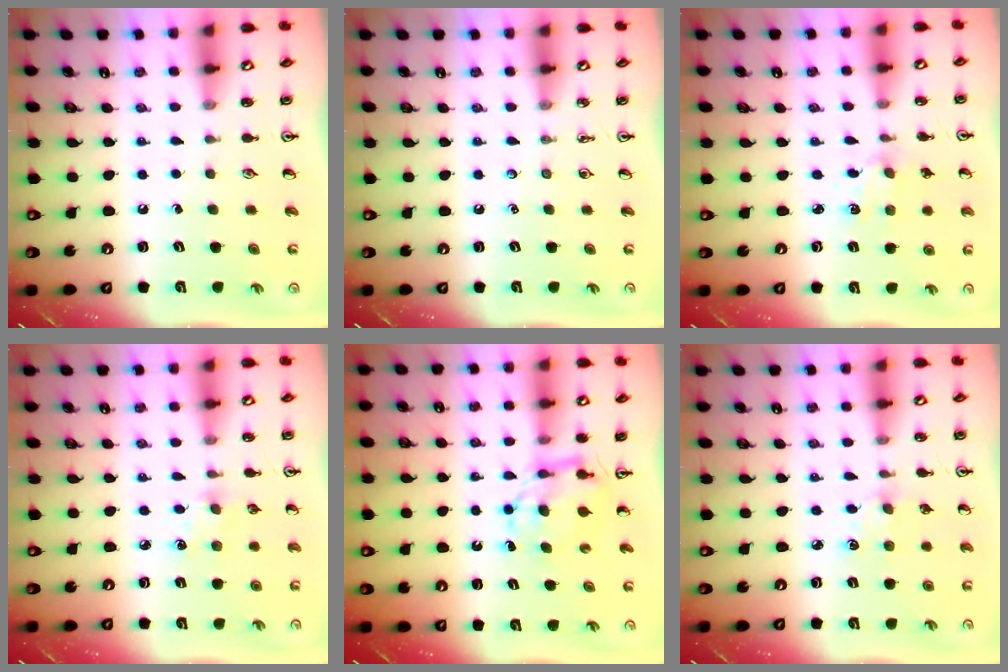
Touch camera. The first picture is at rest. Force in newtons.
{"total": 0.0}
{"total": 2.4, "press": 2.4, "slide": 0.3}
{"total": 5.6, "press": 5.5, "slide": 0.6}
{"total": 6.6, "press": 6.6, "slide": 0.3}
{"total": 4.1, "press": 4.1, "slide": 0.6}